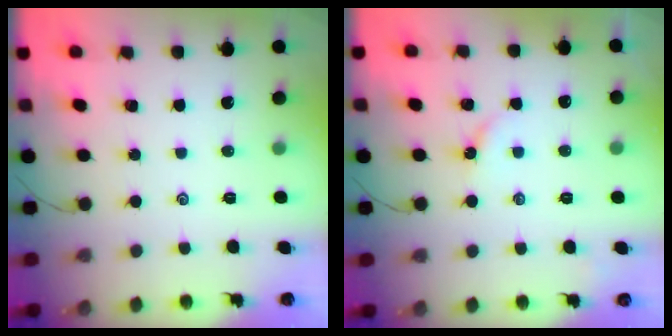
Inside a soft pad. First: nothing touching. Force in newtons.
{"total": 2.9, "press": 2.8, "slide": 0.4}